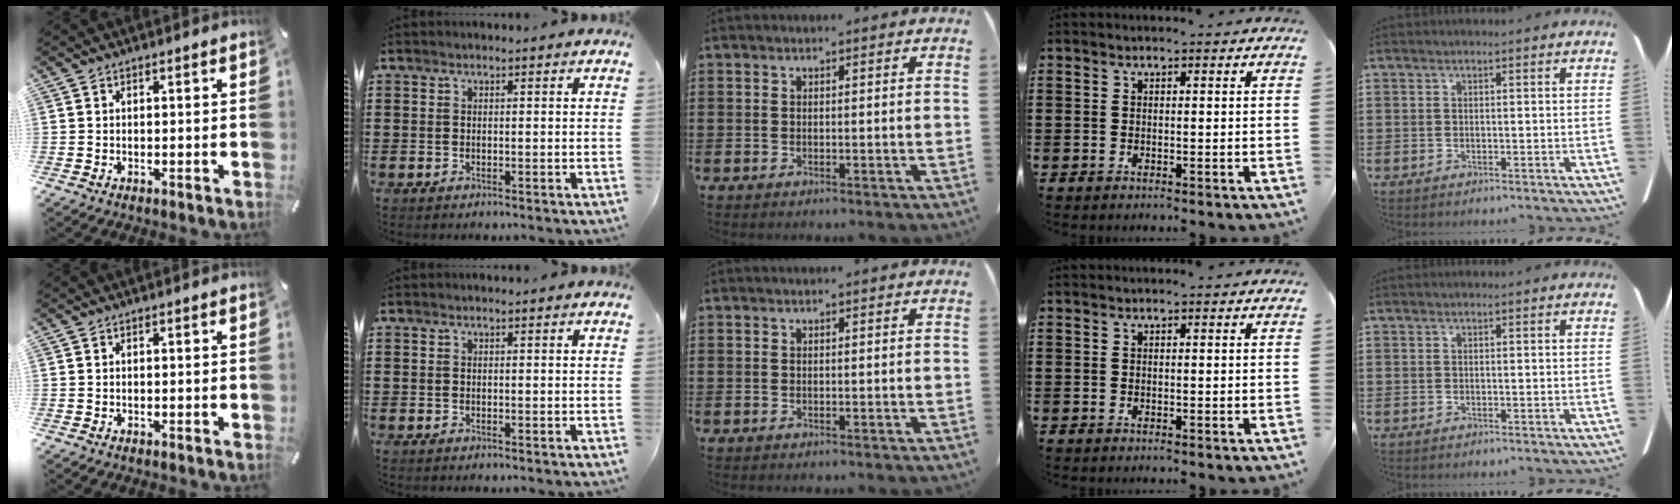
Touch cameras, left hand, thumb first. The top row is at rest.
{}